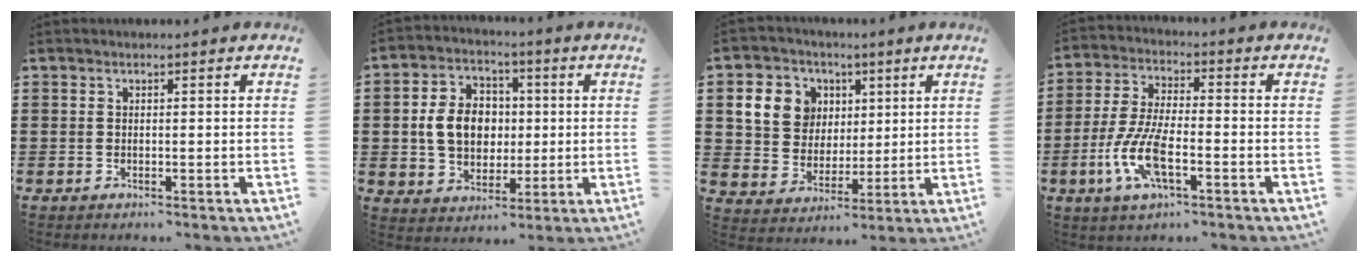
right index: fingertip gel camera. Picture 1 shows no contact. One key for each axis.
{"total": 8.6, "fx": 0.3, "fy": 6.9, "fz": 5.2, "tx": -0.115, "ty": 0.013, "tz": -0.001}
{"total": 9.2, "fx": 3.2, "fy": 8.1, "fz": 2.9, "tx": -0.084, "ty": 0.014, "tz": 0.063}
{"total": 9.2, "fx": -3.5, "fy": 3.0, "fz": 7.9, "tx": -0.183, "ty": -0.013, "tz": -0.069}